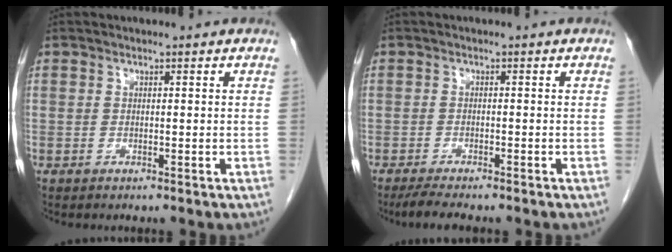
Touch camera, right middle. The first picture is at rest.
{"total": 4.3, "force": [-3.5, 0.6, 2.3], "torque": [-0.042, -0.010, -0.054]}